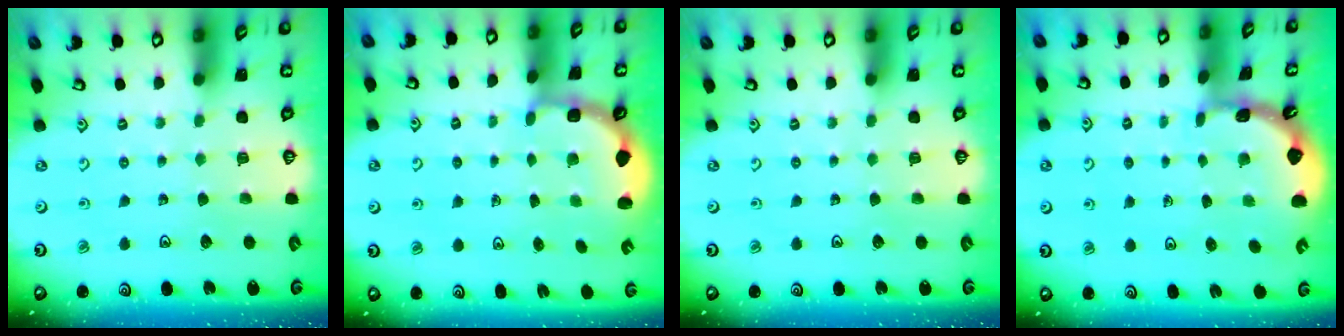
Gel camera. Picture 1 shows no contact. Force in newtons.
{"total": 2.9, "press": 2.5, "slide": 1.4}
{"total": 0.0}
{"total": 1.7, "press": 1.6, "slide": 0.1}